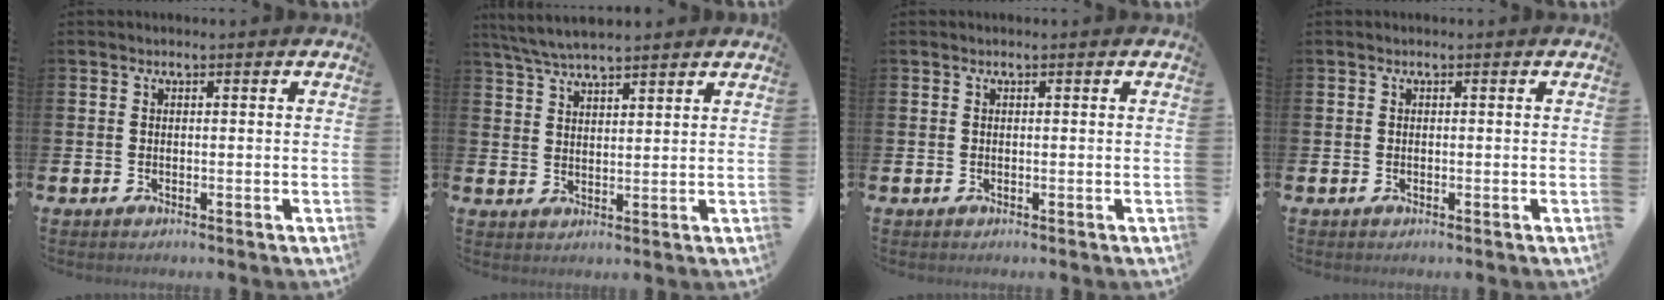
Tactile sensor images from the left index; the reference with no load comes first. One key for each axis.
{"total": 5.2, "fx": 4.8, "fy": 0.6, "fz": 1.8, "tx": -0.055, "ty": -0.010, "tz": 0.090}
{"total": 0.0}
{"total": 0.0}